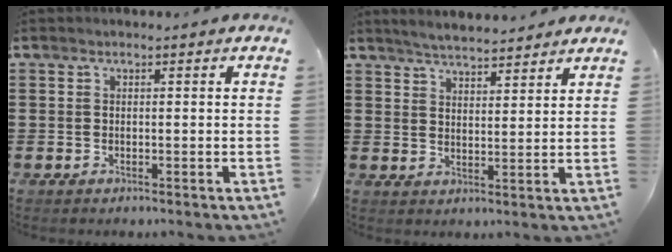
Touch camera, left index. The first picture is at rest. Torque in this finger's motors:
{"motor_torque": [-0.41, 0.52, -0.10, -0.05]}